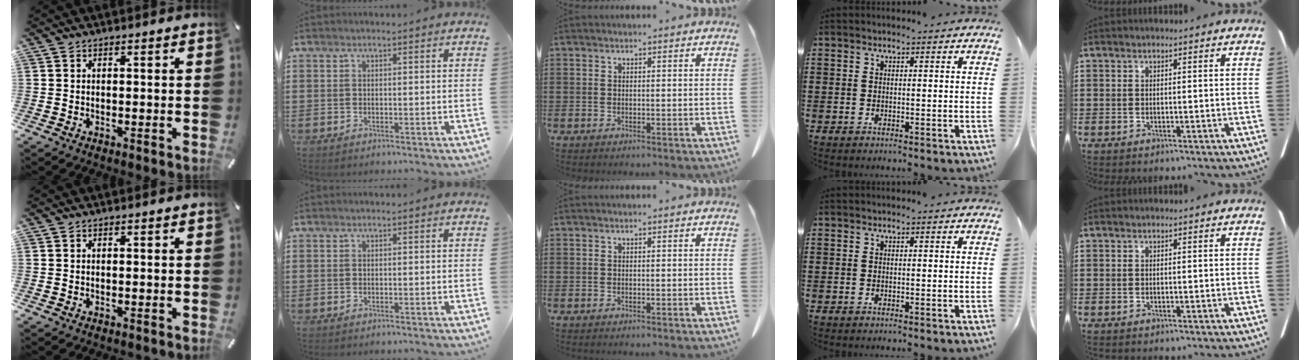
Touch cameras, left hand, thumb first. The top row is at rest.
{}